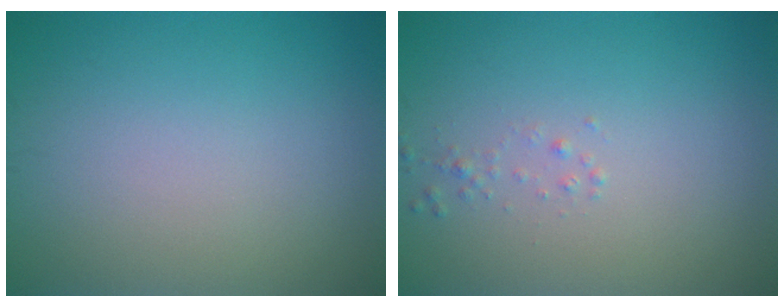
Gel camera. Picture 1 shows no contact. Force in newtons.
{"total": 0.7, "press": 0.6, "slide": 0.1}